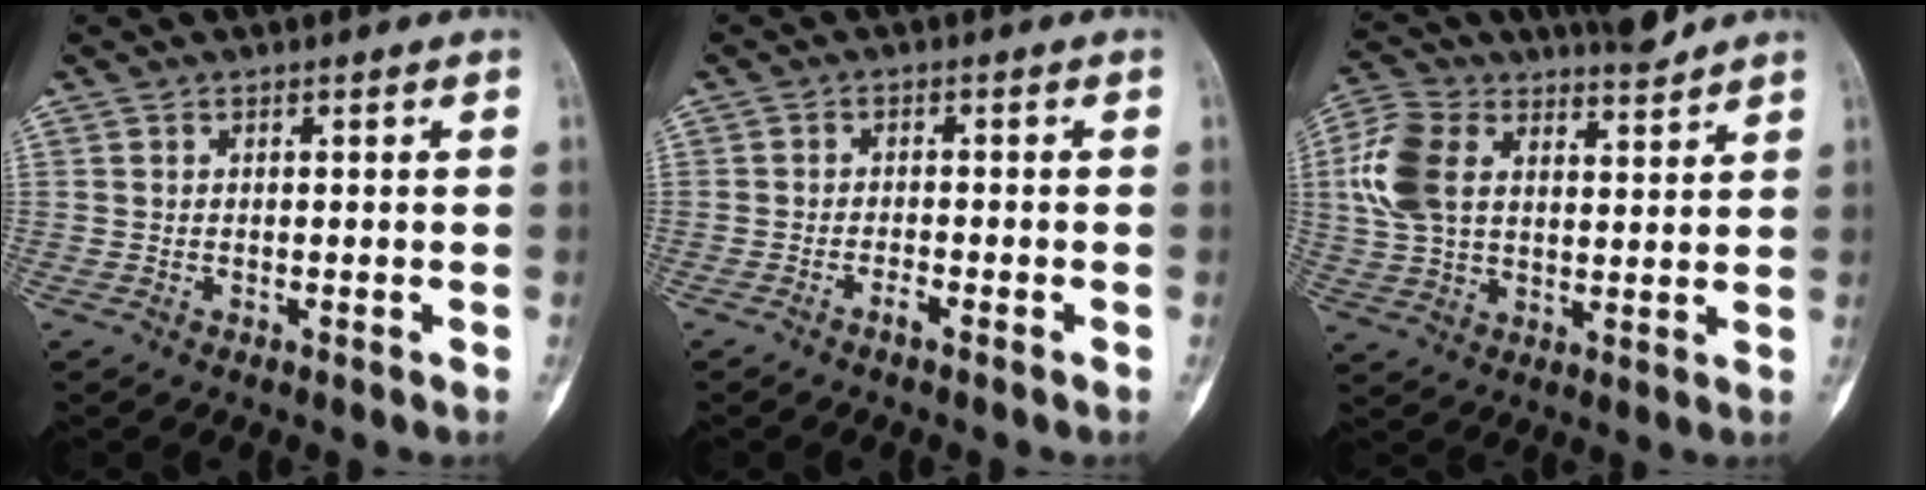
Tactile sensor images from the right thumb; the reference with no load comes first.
{"total": 1.8, "force": [-1.3, 0.2, 1.1], "torque": [-0.023, 0.005, -0.028]}
{"total": 12.2, "force": [6.4, 6.2, 8.4], "torque": [-0.164, -0.005, 0.121]}